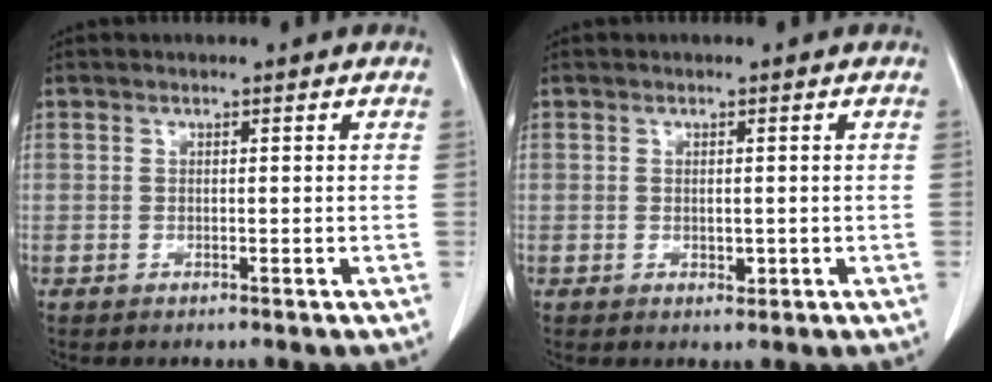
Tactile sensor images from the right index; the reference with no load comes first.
{"total": 1.3, "force": [-0.2, 0.7, 1.0], "torque": [-0.015, -0.002, 0.001]}